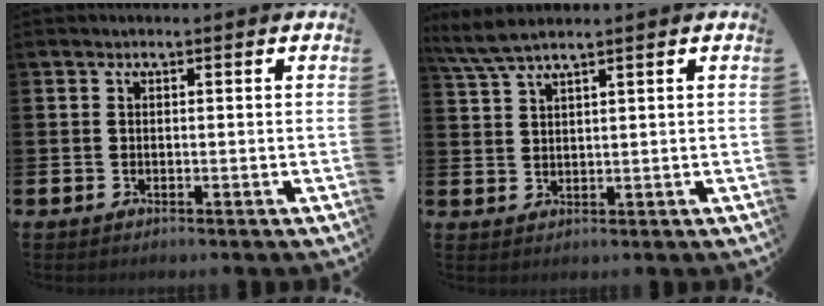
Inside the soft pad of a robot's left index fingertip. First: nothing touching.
{"total": 3.6, "force": [3.1, 0.0, 1.8], "torque": [-0.047, -0.003, 0.058]}